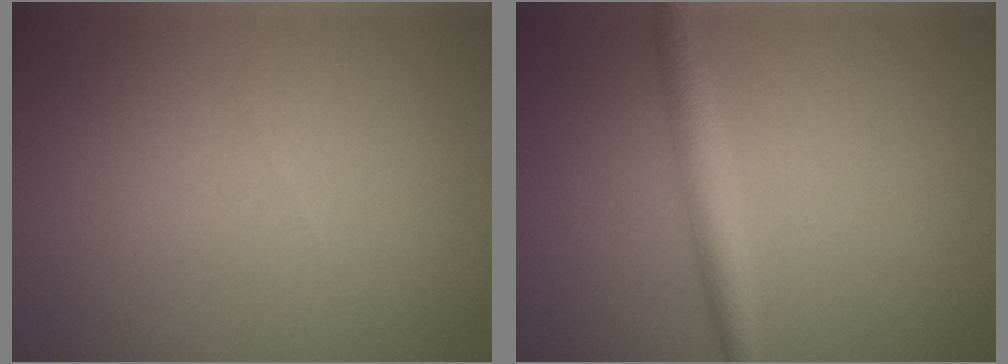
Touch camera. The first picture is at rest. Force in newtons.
{"total": 2.7, "press": 2.7, "slide": 0.0}